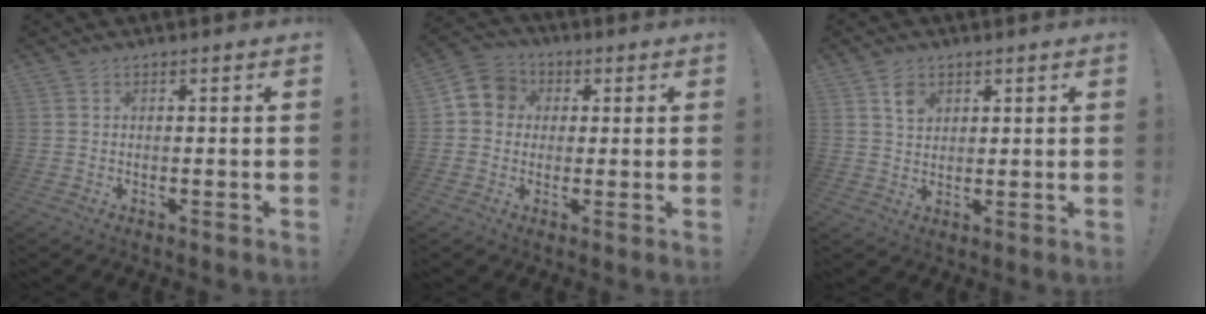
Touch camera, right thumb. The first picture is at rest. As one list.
[{"total": 7.5, "force": [0.8, 7.0, 2.5], "torque": [-0.041, 0.010, 0.018]}, {"total": 5.0, "force": [2.8, 3.6, 1.9], "torque": [-0.021, -0.011, 0.050]}]